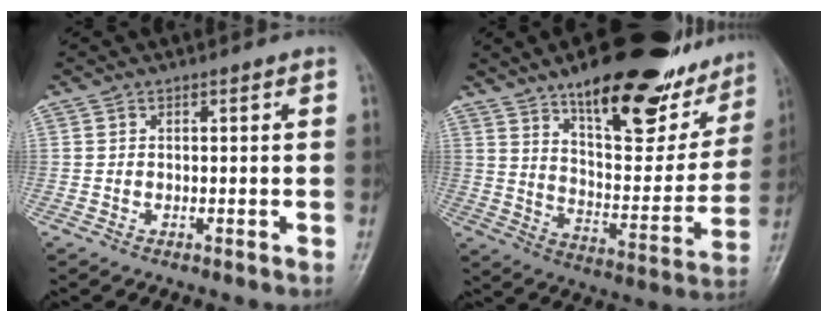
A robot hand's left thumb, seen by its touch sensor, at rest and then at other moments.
{"total": 26.3, "force": [17.2, 9.7, 17.3], "torque": [-0.195, -0.064, 0.257]}